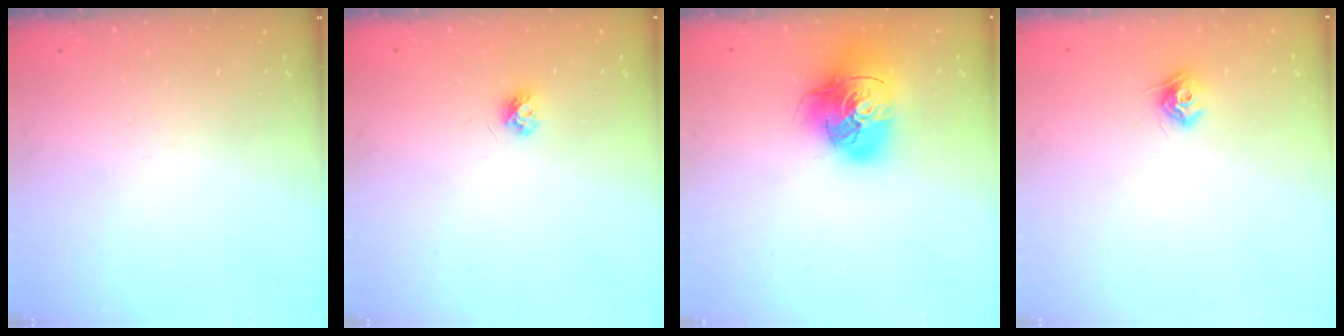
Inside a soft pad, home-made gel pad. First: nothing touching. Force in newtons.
{"total": 4.5, "press": 4.5, "slide": 0.6}
{"total": 17.1, "press": 17.0, "slide": 2.5}
{"total": 8.1, "press": 8.1, "slide": 0.2}